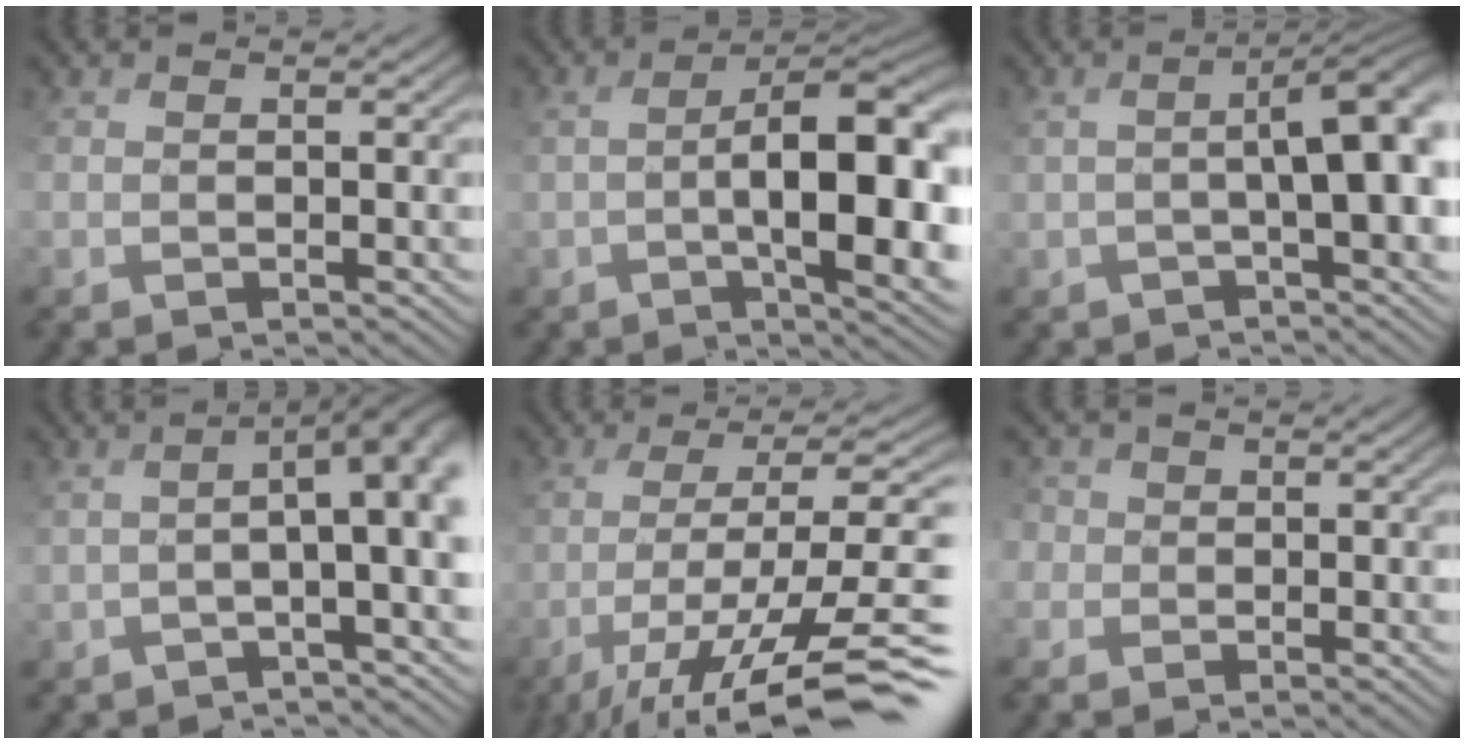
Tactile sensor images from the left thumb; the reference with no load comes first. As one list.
[{"total": 12.4, "force": [-2.3, 4.6, 11.3], "torque": [-0.166, -0.003, -0.012]}, {"total": 5.5, "force": [-0.3, 1.2, 5.3], "torque": [-0.056, 0.012, -0.002]}, {"total": 7.9, "force": [0.0, 1.9, 7.7], "torque": [-0.079, 0.013, 0.010]}, {"total": 12.7, "force": [-6.3, 3.7, 10.3], "torque": [-0.186, 0.003, -0.089]}, {"total": 3.4, "force": [-0.9, 3.2, 0.7], "torque": [-0.041, 0.001, -0.006]}]